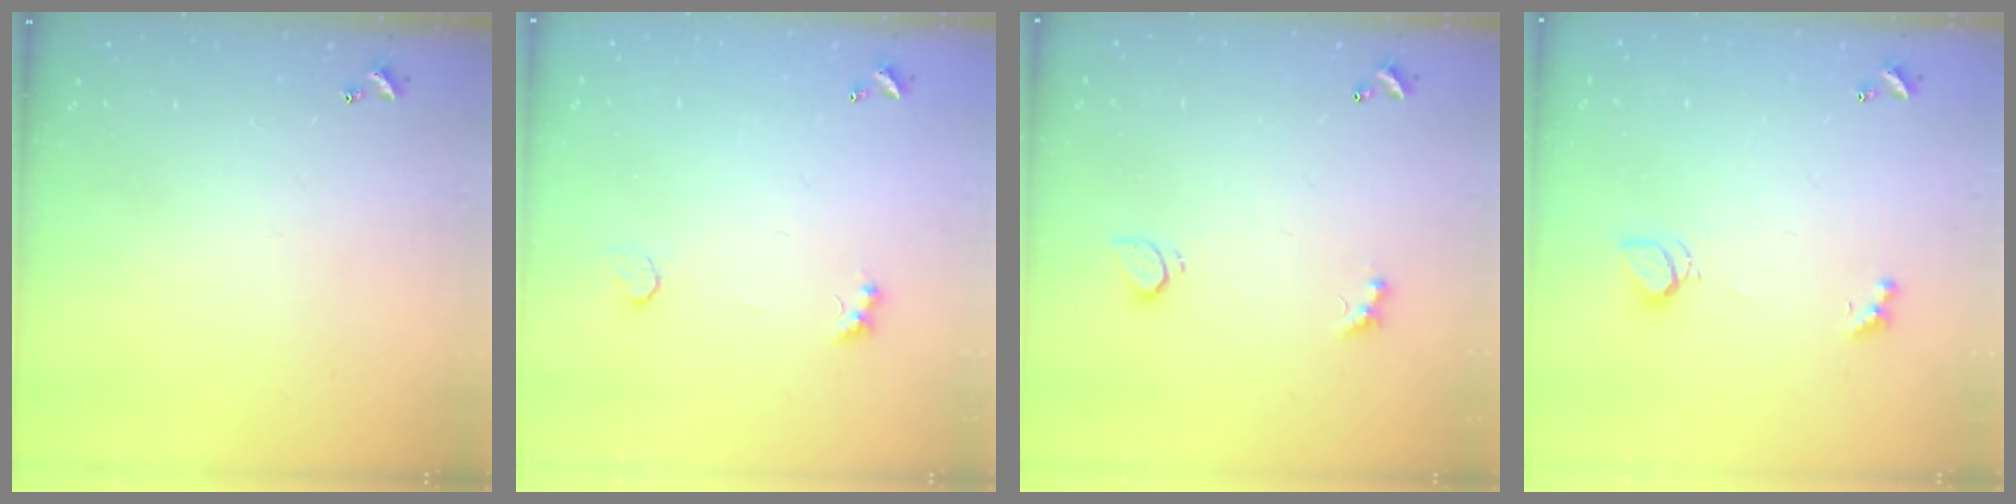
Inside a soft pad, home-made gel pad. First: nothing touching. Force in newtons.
{"total": 1.4, "press": 1.1, "slide": 0.9}
{"total": 3.0, "press": 2.7, "slide": 1.1}
{"total": 2.5, "press": 2.5, "slide": 0.6}